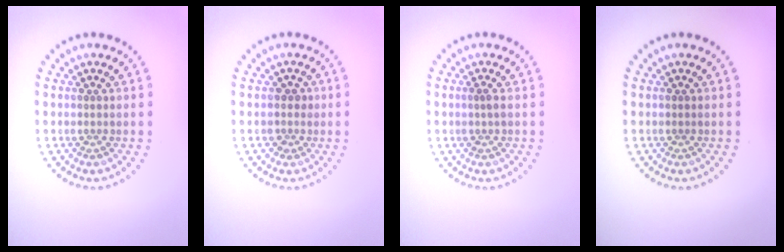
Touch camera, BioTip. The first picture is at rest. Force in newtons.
{"total": 1.2, "press": 1.0, "slide": 0.6}
{"total": 0.7, "press": 0.7, "slide": 0.3}
{"total": 0.0}